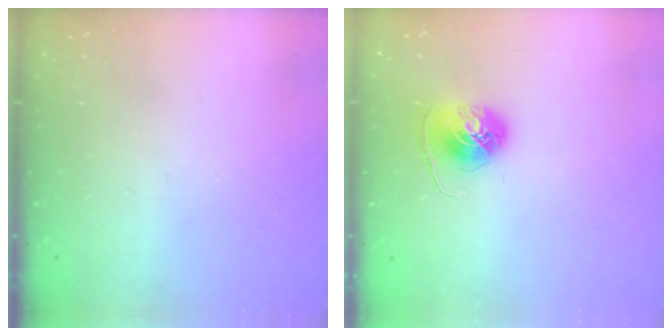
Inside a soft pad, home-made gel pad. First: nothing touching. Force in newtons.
{"total": 7.5, "press": 7.5, "slide": 0.1}